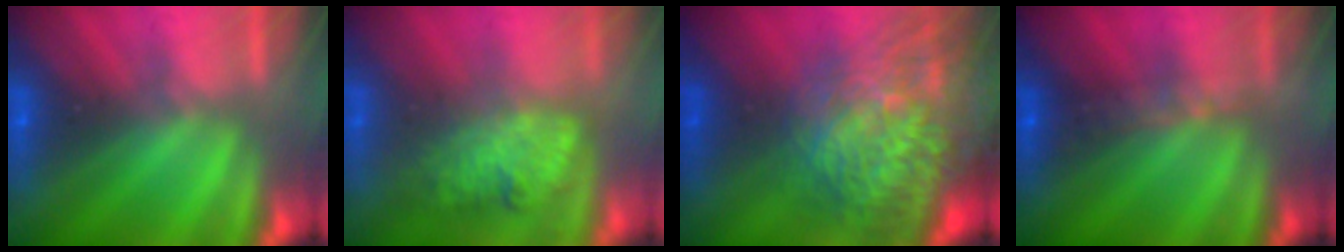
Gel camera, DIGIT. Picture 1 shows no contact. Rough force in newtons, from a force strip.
{"total": 3.0}
{"total": 7.2}
{"total": 2.9}